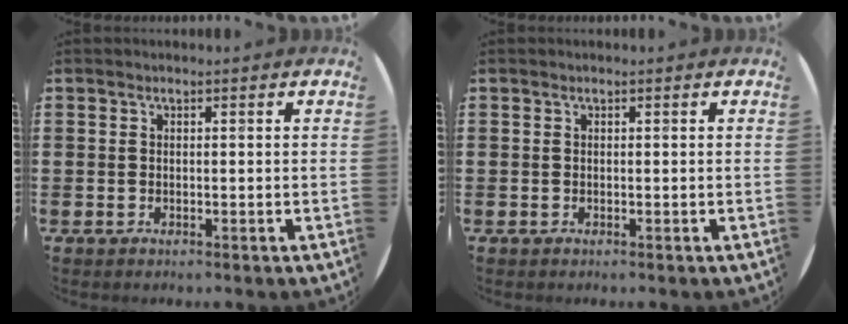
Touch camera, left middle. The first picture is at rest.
{"total": 0.0}